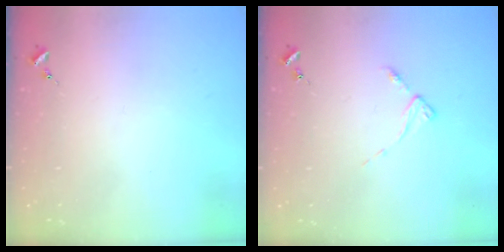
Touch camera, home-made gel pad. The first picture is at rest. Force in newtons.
{"total": 3.1, "press": 3.1, "slide": 0.4}